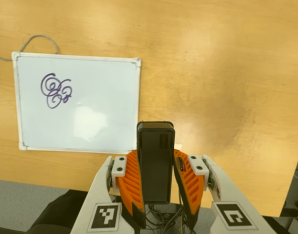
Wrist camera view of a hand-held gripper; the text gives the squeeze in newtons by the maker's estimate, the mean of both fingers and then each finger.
{"total": 4.7, "left": 3.4, "right": 6.0}